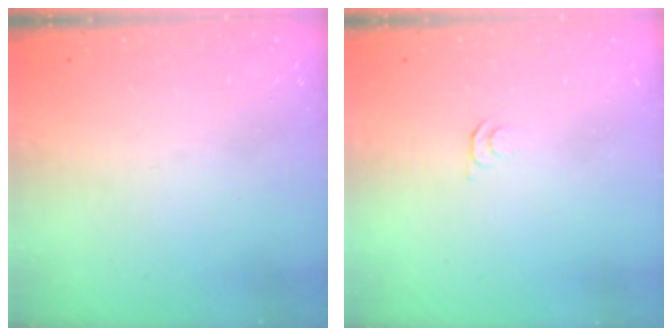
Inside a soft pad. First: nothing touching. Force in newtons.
{"total": 3.9, "press": 3.8, "slide": 0.5}